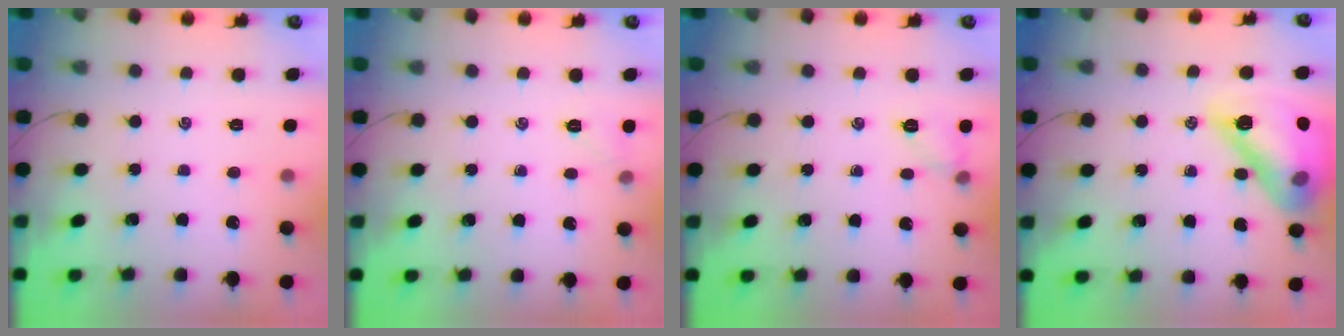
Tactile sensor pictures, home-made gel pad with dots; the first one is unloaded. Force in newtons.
{"total": 4.3, "press": 4.1, "slide": 1.3}
{"total": 6.1, "press": 6.0, "slide": 1.0}
{"total": 19.9, "press": 19.8, "slide": 2.7}